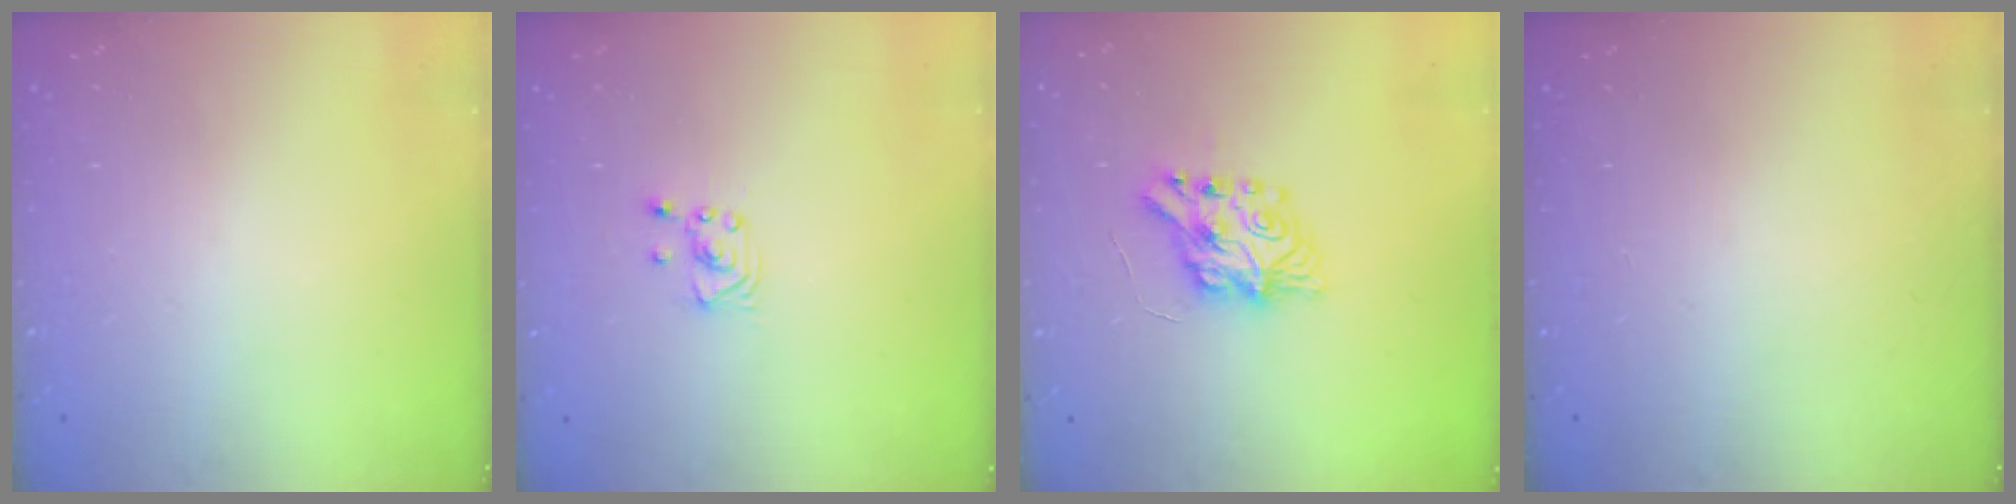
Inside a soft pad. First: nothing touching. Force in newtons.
{"total": 2.2, "press": 2.2, "slide": 0.2}
{"total": 8.3, "press": 8.2, "slide": 0.4}
{"total": 0.0}